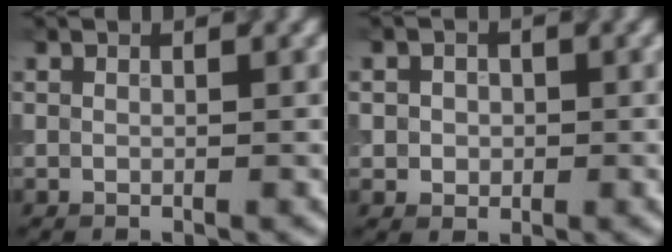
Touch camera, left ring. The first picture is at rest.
{"total": 1.9, "force": [0.1, 1.7, 0.8], "torque": [-0.001, 0.002, -0.003]}